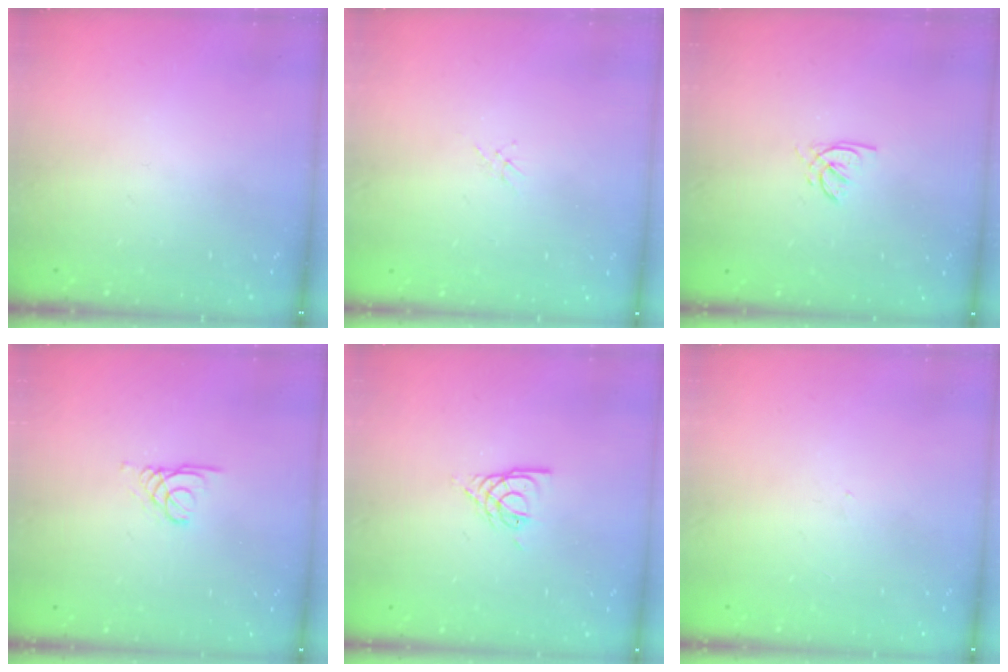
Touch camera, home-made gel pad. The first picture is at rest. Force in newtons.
{"total": 1.3, "press": 1.2, "slide": 0.3}
{"total": 1.4, "press": 1.4, "slide": 0.2}
{"total": 1.7, "press": 1.7, "slide": 0.1}
{"total": 5.2, "press": 5.2, "slide": 0.3}
{"total": 0.0}